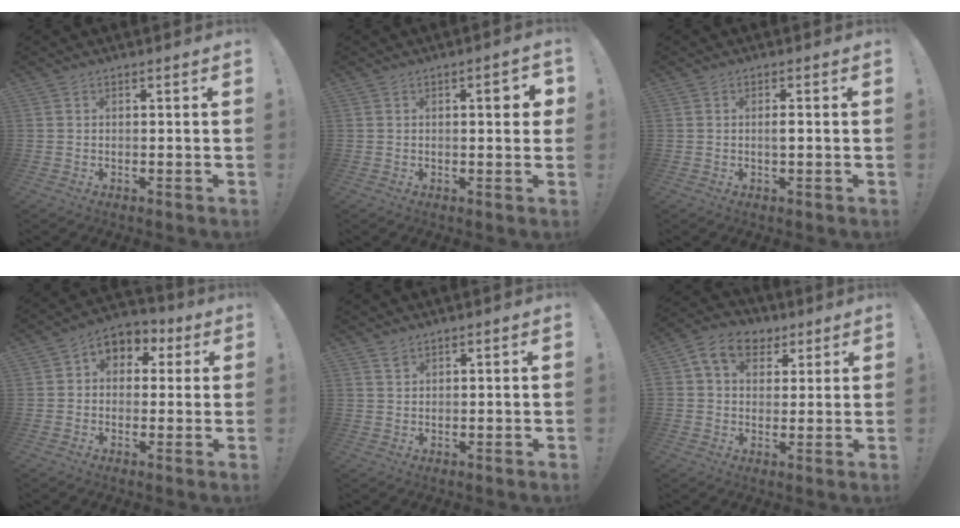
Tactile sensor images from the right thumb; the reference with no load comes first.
{"total": 3.6, "force": [0.6, 0.8, 3.5], "torque": [-0.033, -0.007, 0.001]}
{"total": 1.7, "force": [-0.3, 0.3, 1.6], "torque": [-0.022, -0.001, -0.008]}
{"total": 6.3, "force": [0.3, 5.7, 2.6], "torque": [-0.032, 0.006, 0.011]}
{"total": 1.6, "force": [1.4, 0.8, 0.5], "torque": [0.000, -0.008, 0.024]}
{"total": 10.0, "force": [4.2, 7.6, 5.0], "torque": [-0.079, -0.006, 0.081]}